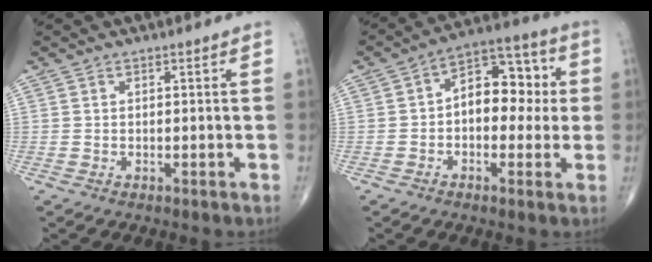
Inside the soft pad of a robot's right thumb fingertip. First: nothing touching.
{"total": 12.0, "force": [0.4, 7.6, 9.2], "torque": [-0.091, 0.034, -0.005]}